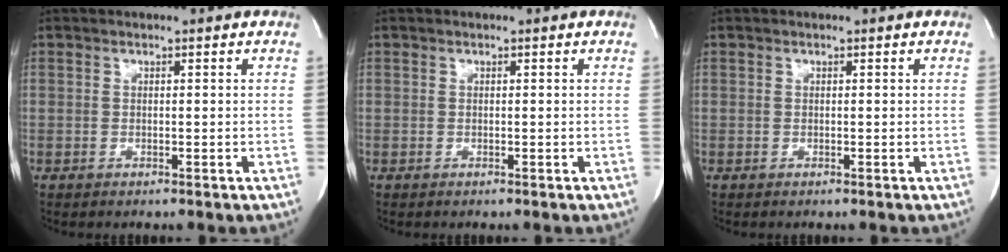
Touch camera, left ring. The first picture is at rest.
{"total": 0.0}
{"total": 0.0}